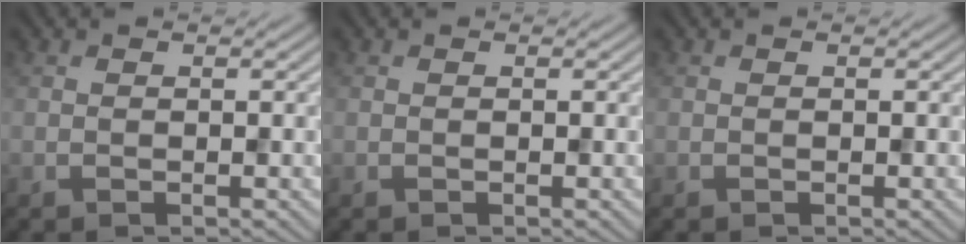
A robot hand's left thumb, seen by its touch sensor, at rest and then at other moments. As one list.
[{"total": 0.0}, {"total": 0.0}]